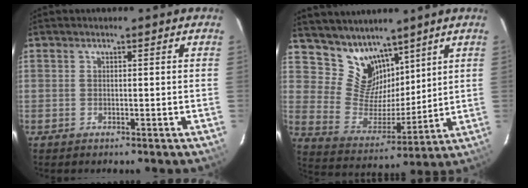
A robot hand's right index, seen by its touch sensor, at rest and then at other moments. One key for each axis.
{"total": 12.0, "fx": 9.1, "fy": 7.1, "fz": 3.3, "tx": -0.063, "ty": 0.000, "tz": 0.185}